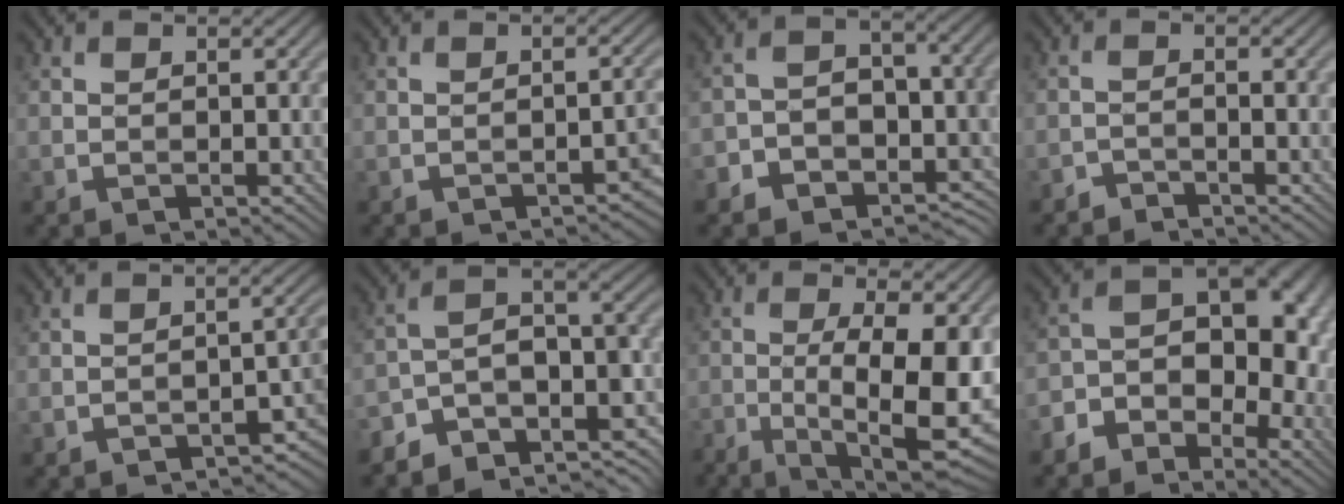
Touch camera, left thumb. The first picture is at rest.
{"total": 2.3, "force": [-1.6, 0.7, 1.5], "torque": [-0.017, 0.008, -0.018]}
{"total": 7.6, "force": [-3.9, 5.5, 3.6], "torque": [-0.056, -0.014, -0.073]}
{"total": 1.6, "force": [-1.6, 0.2, 0.4], "torque": [-0.005, 0.000, -0.036]}
{"total": 5.1, "force": [-3.4, 1.8, 3.3], "torque": [-0.036, 0.008, -0.046]}
{"total": 8.7, "force": [-5.7, 3.7, 5.4], "torque": [-0.085, -0.012, -0.116]}
{"total": 12.9, "force": [-3.5, 3.7, 11.9], "torque": [-0.170, -0.006, -0.044]}
{"total": 12.0, "force": [-4.2, 8.3, 7.5], "torque": [-0.104, -0.021, -0.075]}